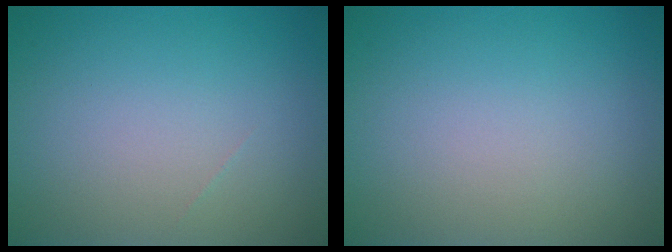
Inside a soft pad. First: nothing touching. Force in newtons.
{"total": 0.0}